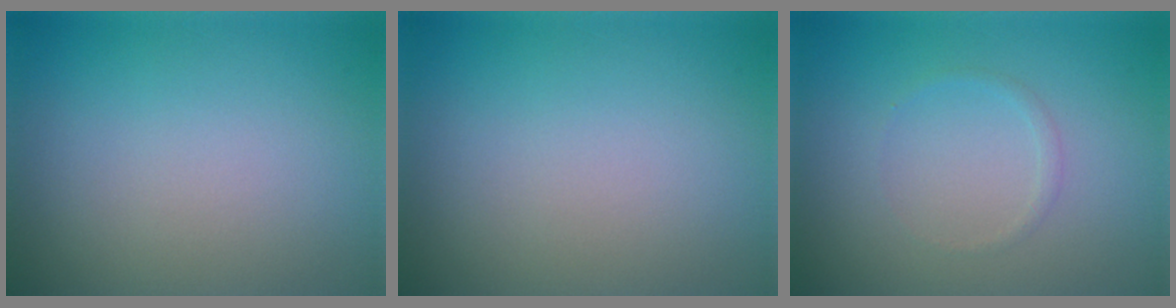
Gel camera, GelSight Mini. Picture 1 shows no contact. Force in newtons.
{"total": 0.0}
{"total": 0.6, "press": 0.6, "slide": 0.0}